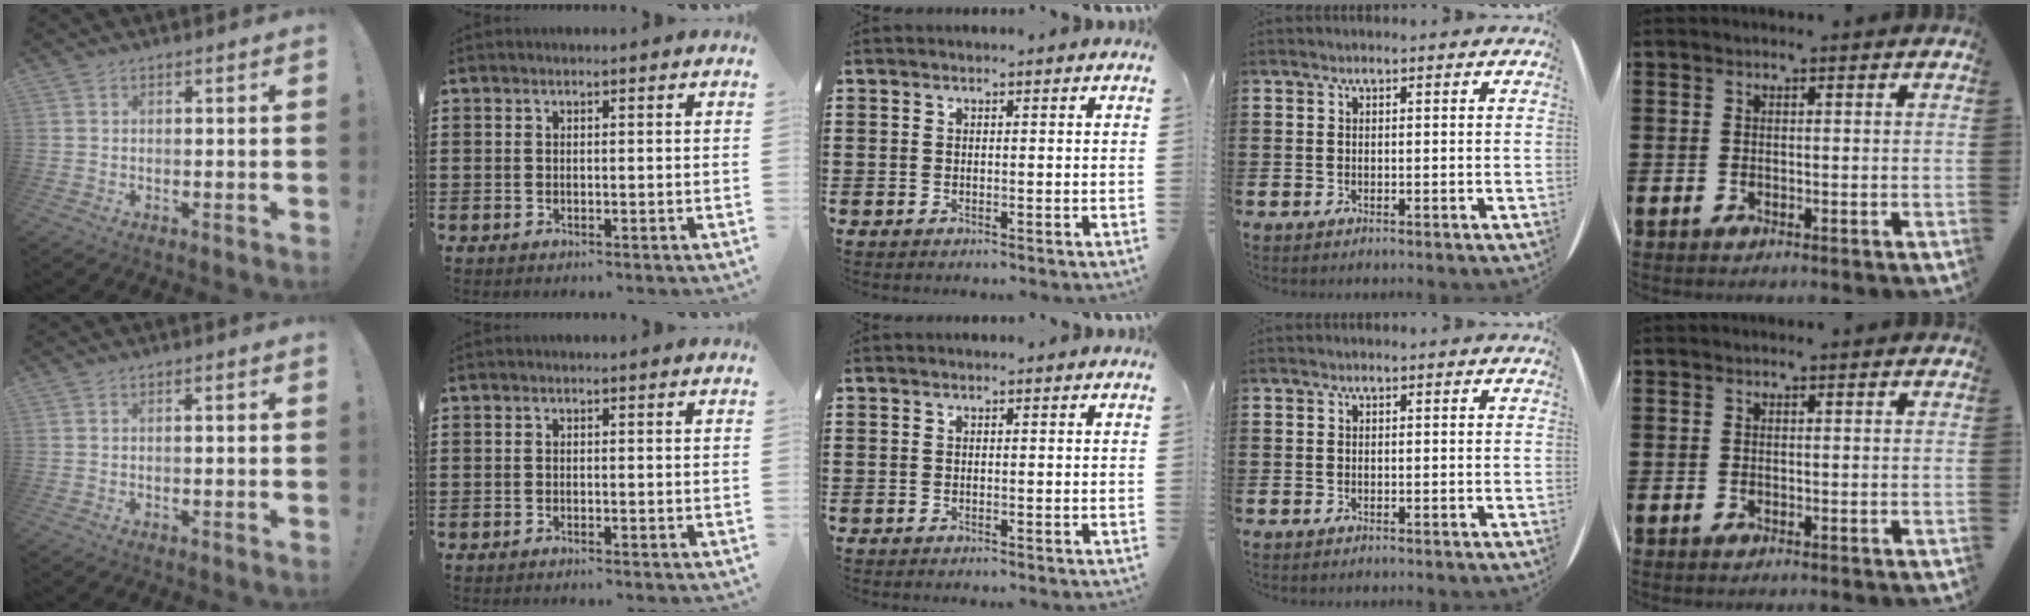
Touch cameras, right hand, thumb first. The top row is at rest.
{"thumb": {"total": 0.6, "force": [-0.3, -0.1, 0.6], "torque": [-0.016, 0.001, -0.004]}, "index": {"total": 0.5, "force": [-0.5, 0.0, 0.1], "torque": [-0.005, -0.001, -0.011]}}